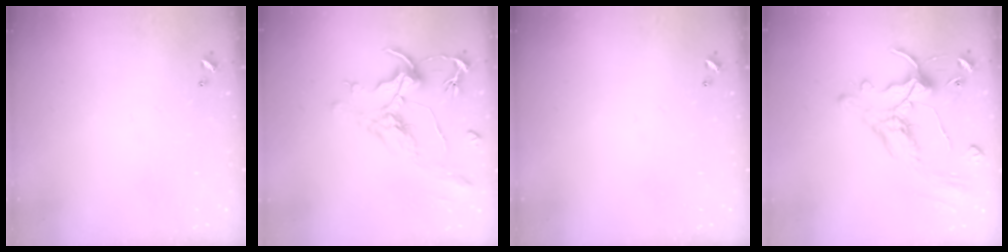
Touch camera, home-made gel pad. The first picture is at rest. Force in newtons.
{"total": 2.2, "press": 1.7, "slide": 1.3}
{"total": 0.0}
{"total": 2.5, "press": 2.2, "slide": 1.2}